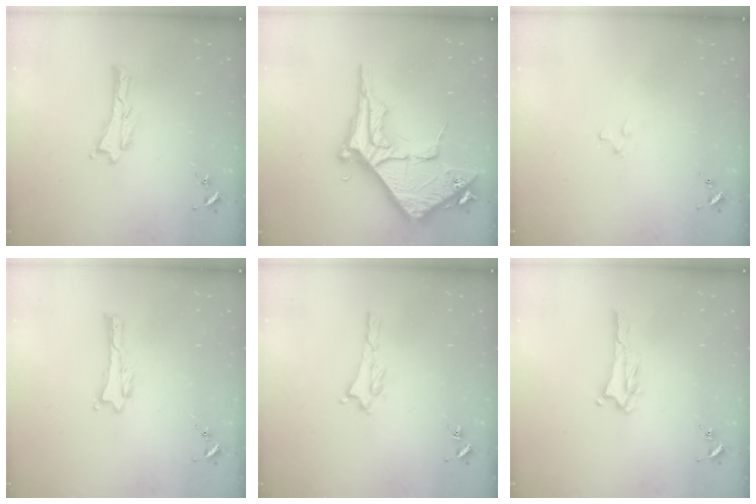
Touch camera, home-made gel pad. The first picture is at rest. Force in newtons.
{"total": 11.0, "press": 10.9, "slide": 1.2}
{"total": 2.0, "press": 2.0, "slide": 0.2}
{"total": 0.0}
{"total": 1.4, "press": 1.4, "slide": 0.3}
{"total": 1.4, "press": 1.4, "slide": 0.2}